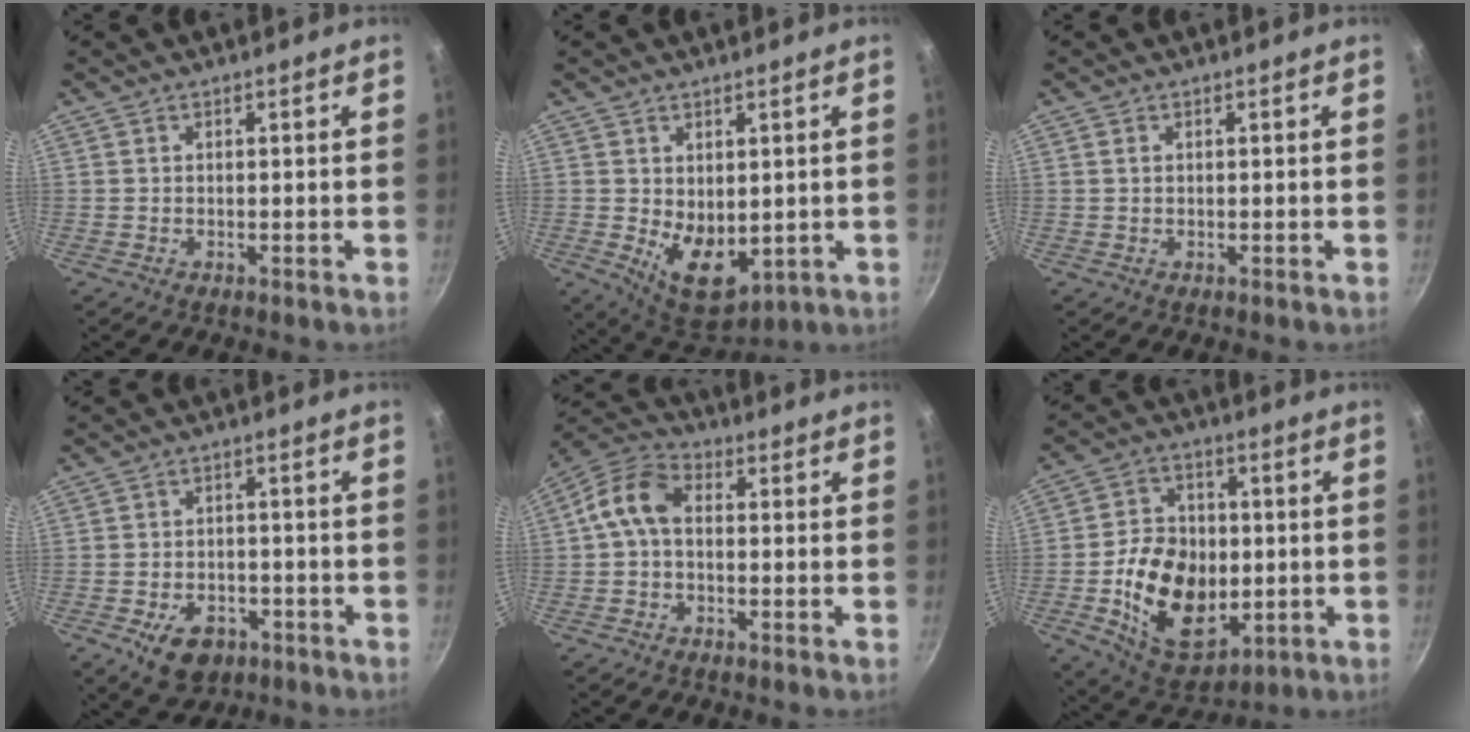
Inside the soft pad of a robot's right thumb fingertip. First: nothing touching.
{"total": 9.3, "force": [0.1, 6.0, 7.0], "torque": [-0.078, -0.023, 0.023]}
{"total": 0.7, "force": [0.2, 0.5, 0.5], "torque": [-0.009, 0.001, 0.004]}
{"total": 8.1, "force": [-3.9, 5.4, 4.6], "torque": [-0.056, 0.017, -0.052]}
{"total": 7.9, "force": [0.0, 5.4, 5.7], "torque": [-0.106, 0.028, -0.016]}
{"total": 18.7, "force": [-2.5, 13.2, 13.0], "torque": [-0.188, 0.009, -0.029]}